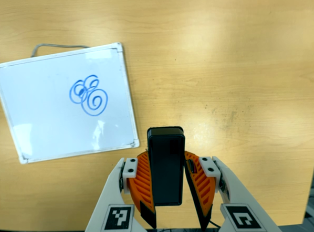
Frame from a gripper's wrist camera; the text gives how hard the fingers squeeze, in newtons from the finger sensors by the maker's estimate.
{"total": 6.4, "left": 6.0, "right": 6.8}